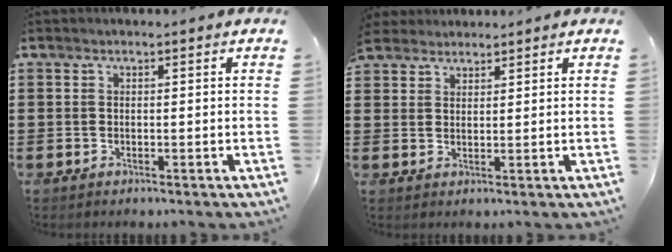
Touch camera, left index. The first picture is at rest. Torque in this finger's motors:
{"motor_torque": [2.14, 0.00, 1.05, 0.21]}